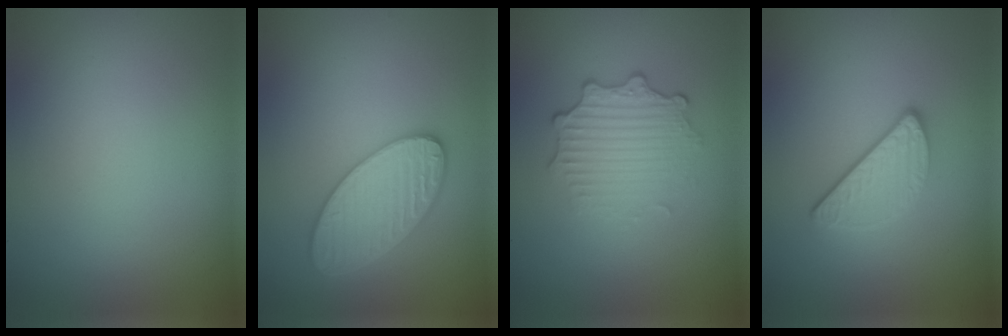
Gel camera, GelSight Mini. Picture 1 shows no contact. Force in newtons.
{"total": 4.3, "press": 4.1, "slide": 1.3}
{"total": 3.4, "press": 2.7, "slide": 2.0}
{"total": 3.0, "press": 2.3, "slide": 1.8}